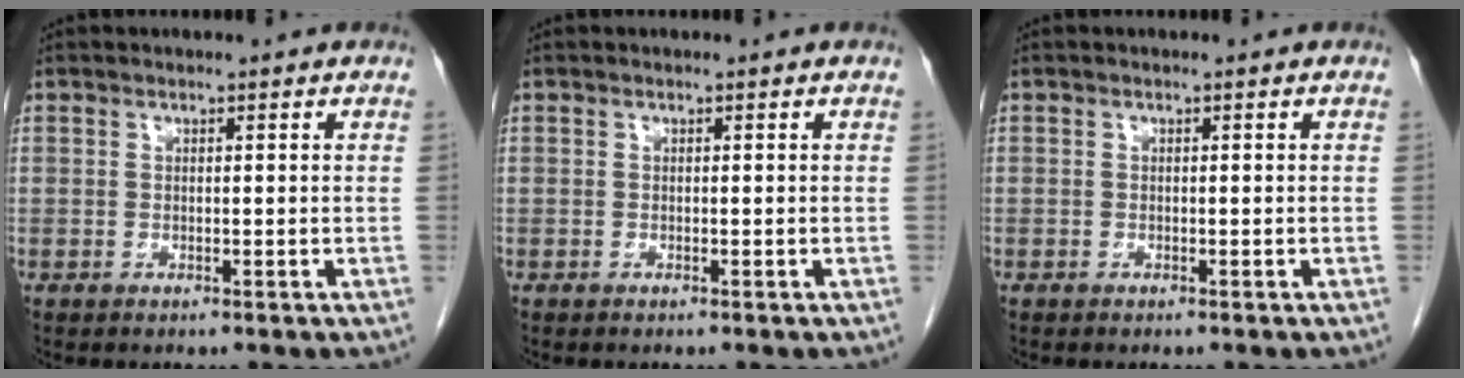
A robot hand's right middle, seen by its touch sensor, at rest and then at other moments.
{"total": 0.0}
{"total": 0.0}